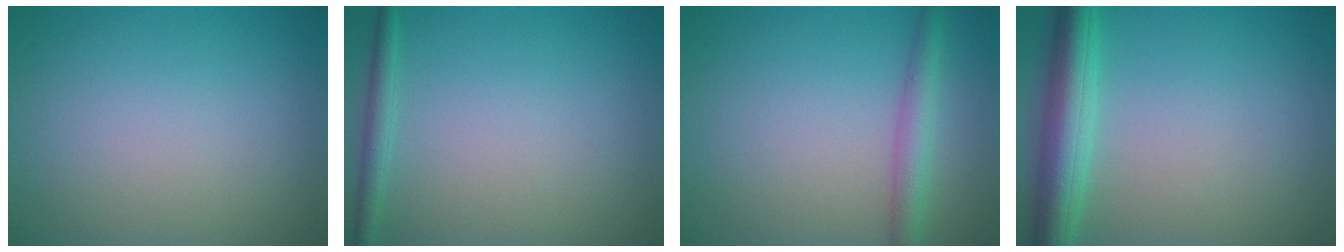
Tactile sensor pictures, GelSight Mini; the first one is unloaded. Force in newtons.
{"total": 1.5, "press": 1.5, "slide": 0.1}
{"total": 2.9, "press": 2.9, "slide": 0.1}
{"total": 5.2, "press": 5.2, "slide": 0.2}